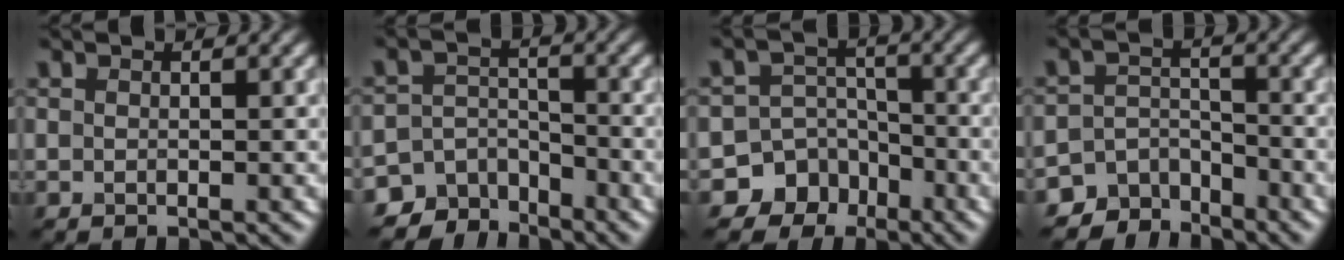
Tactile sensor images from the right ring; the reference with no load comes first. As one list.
[{"total": 6.0, "force": [-4.9, 3.3, 0.6], "torque": [0.012, -0.001, -0.079]}, {"total": 8.8, "force": [-5.1, 7.1, 0.5], "torque": [0.009, -0.015, -0.101]}, {"total": 4.8, "force": [-4.1, 2.5, 0.3], "torque": [0.010, -0.004, -0.067]}]